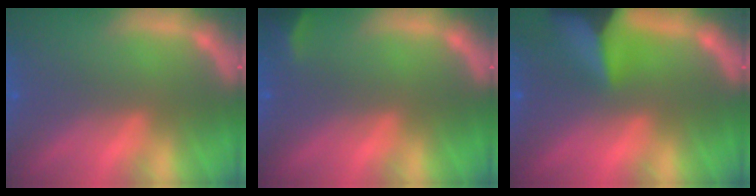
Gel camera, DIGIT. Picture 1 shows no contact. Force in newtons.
{"total": 1.9}
{"total": 9.4}